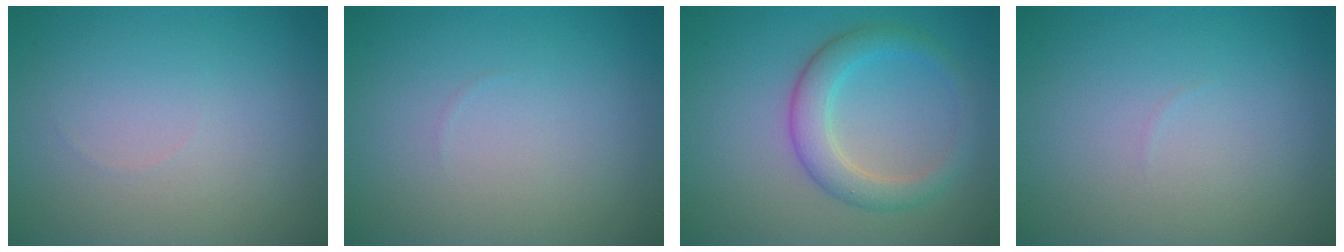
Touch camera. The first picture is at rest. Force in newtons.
{"total": 0.0}
{"total": 3.6, "press": 3.6, "slide": 0.1}
{"total": 0.0}